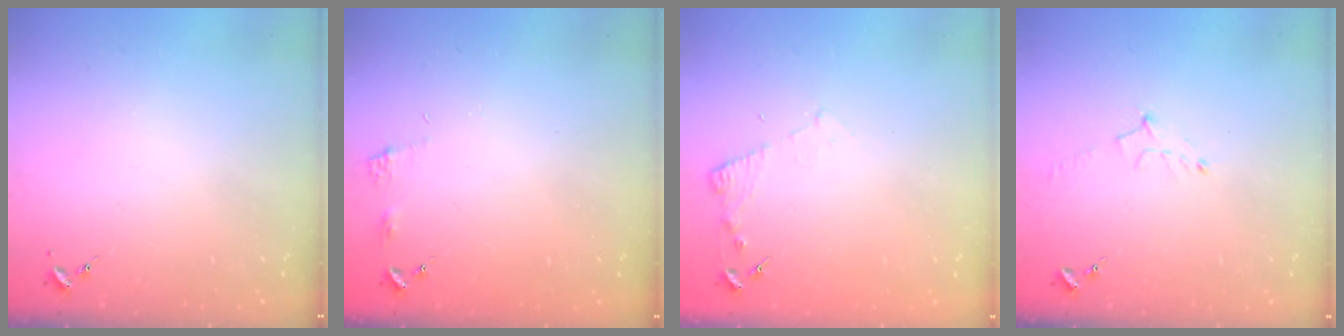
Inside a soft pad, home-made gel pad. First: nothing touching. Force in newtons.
{"total": 5.1, "press": 5.0, "slide": 0.7}
{"total": 4.6, "press": 4.6, "slide": 0.5}
{"total": 5.6, "press": 5.5, "slide": 1.0}